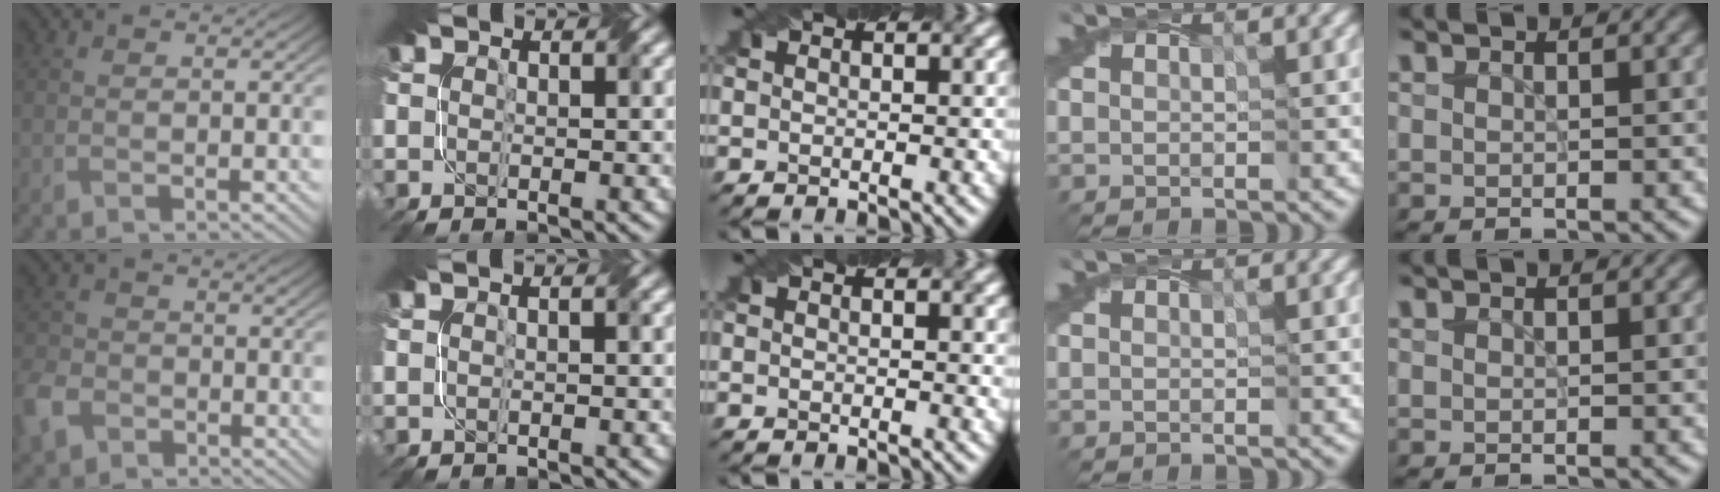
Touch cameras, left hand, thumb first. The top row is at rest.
{"thumb": {"total": 5.7, "force": [-3.1, 4.1, 2.4], "torque": [-0.072, -0.008, -0.075]}, "middle": {"total": 0.7, "force": [0.4, 0.1, 0.5], "torque": [-0.004, -0.002, 0.007]}}